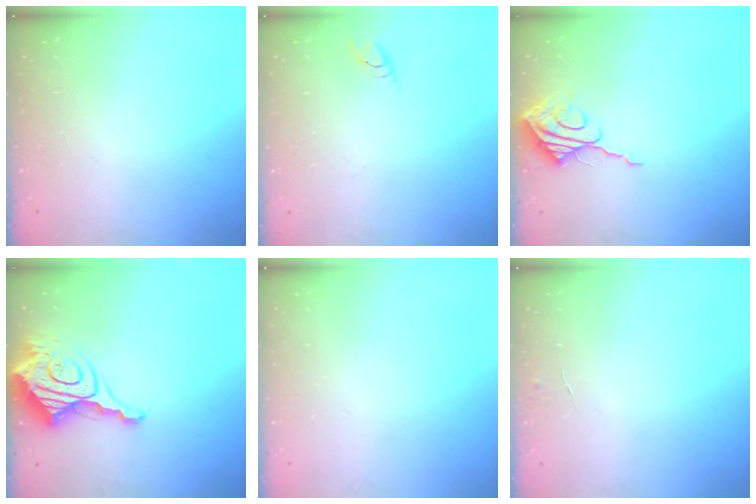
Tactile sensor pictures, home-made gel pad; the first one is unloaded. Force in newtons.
{"total": 2.7, "press": 2.7, "slide": 0.3}
{"total": 9.6, "press": 9.6, "slide": 1.1}
{"total": 16.6, "press": 16.5, "slide": 1.9}
{"total": 0.0}
{"total": 3.9, "press": 3.9, "slide": 0.4}